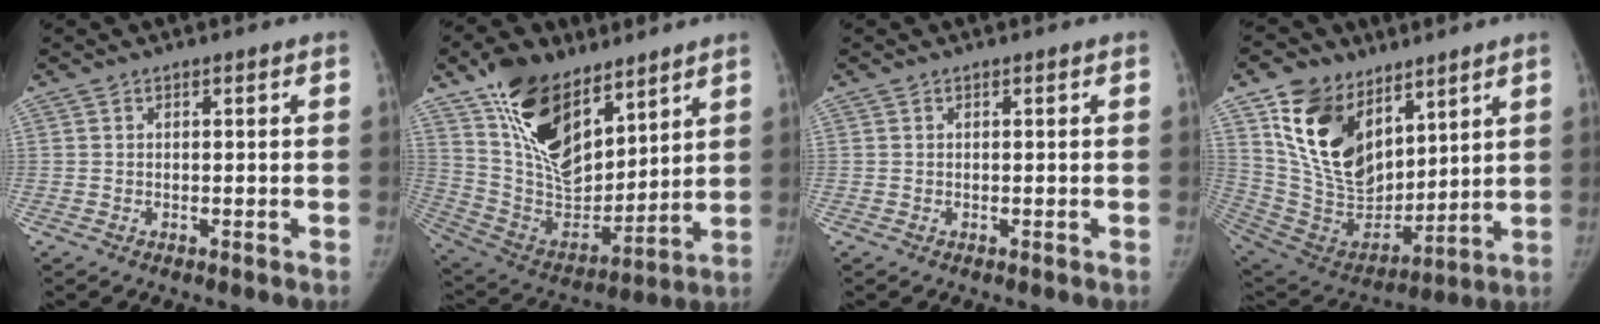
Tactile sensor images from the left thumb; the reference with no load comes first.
{"total": 22.1, "force": [13.3, 11.6, 13.2], "torque": [-0.196, -0.055, 0.254]}
{"total": 0.0}
{"total": 20.4, "force": [10.8, 12.9, 11.6], "torque": [-0.177, -0.050, 0.218]}